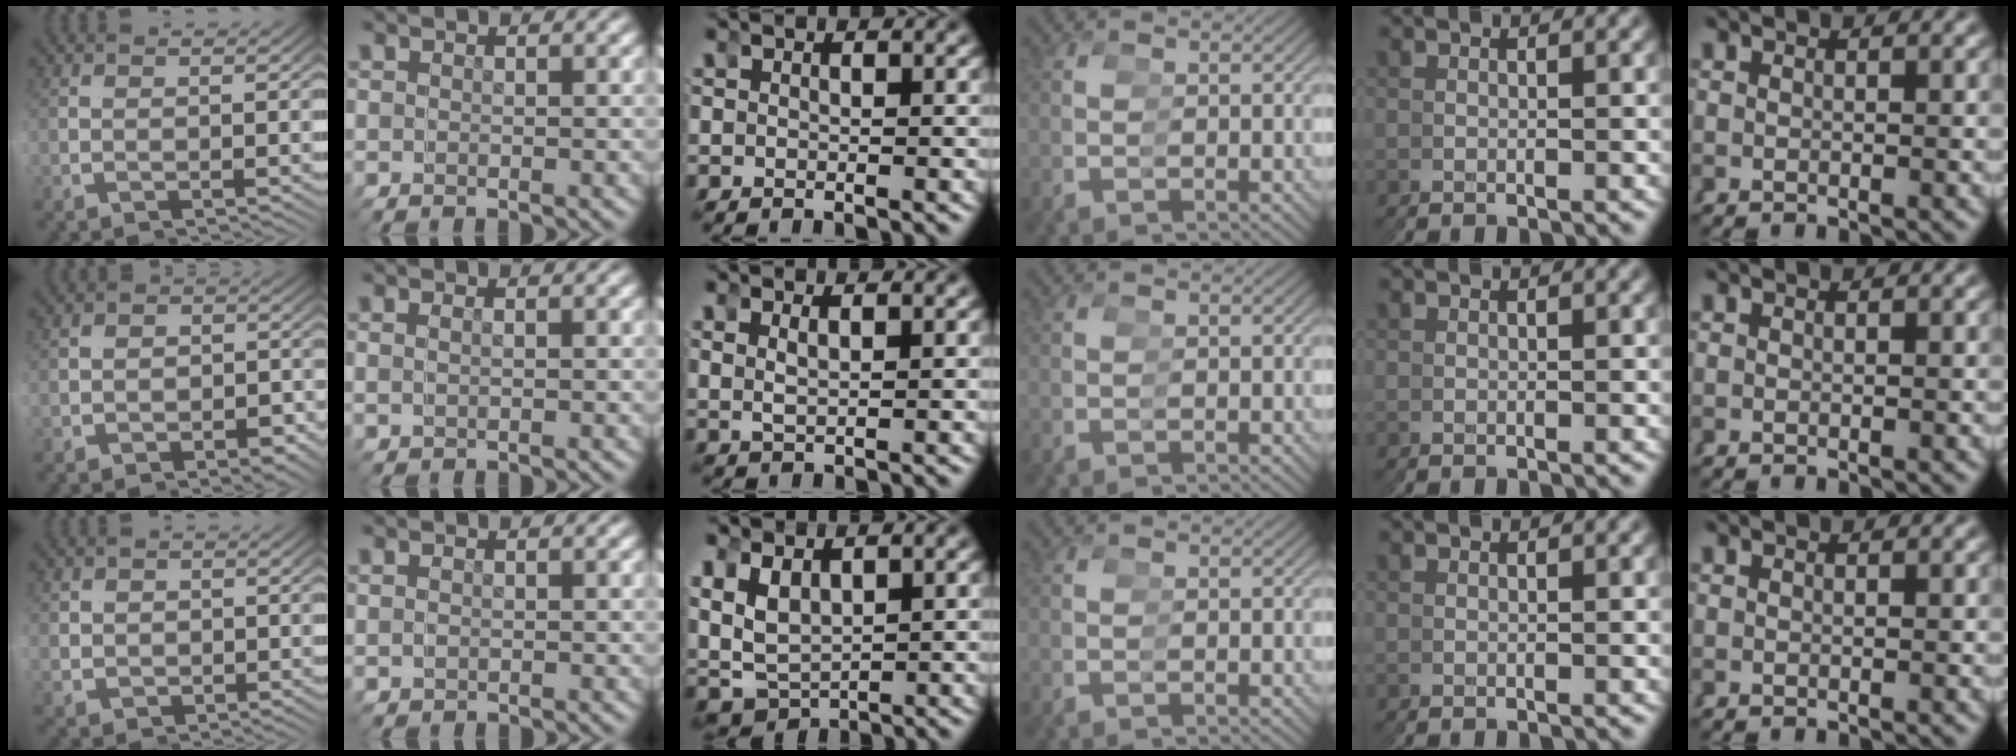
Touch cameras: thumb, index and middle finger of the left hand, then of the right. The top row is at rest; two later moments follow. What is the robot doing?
{"motion": "grasp_and_lifting", "object": "hoodie"}